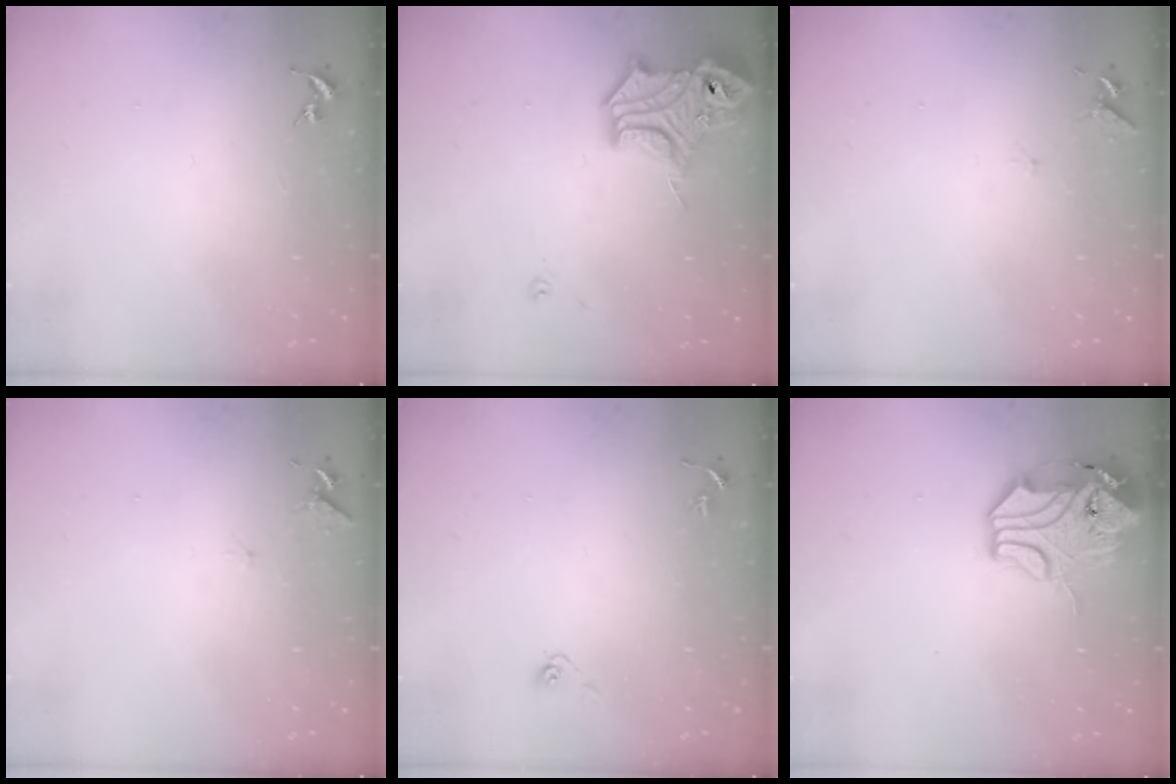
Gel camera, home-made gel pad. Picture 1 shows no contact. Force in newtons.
{"total": 15.5, "press": 15.4, "slide": 1.8}
{"total": 6.2, "press": 6.2, "slide": 0.6}
{"total": 6.2, "press": 6.2, "slide": 0.6}
{"total": 3.9, "press": 3.3, "slide": 2.0}
{"total": 13.7, "press": 13.5, "slide": 1.8}